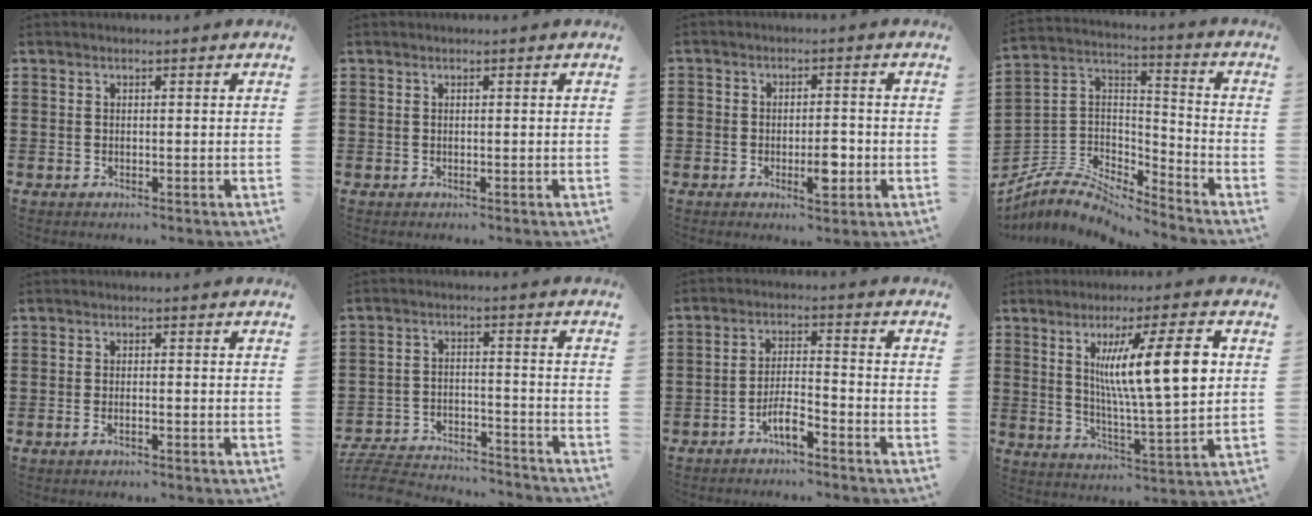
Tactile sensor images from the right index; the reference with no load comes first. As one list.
[{"total": 0.0}, {"total": 4.9, "force": [-1.8, 2.4, 3.8], "torque": [-0.072, 0.004, -0.032]}, {"total": 6.7, "force": [-5.9, 2.5, 2.2], "torque": [-0.060, 0.003, -0.121]}, {"total": 1.2, "force": [-0.8, 0.3, 0.8], "torque": [-0.018, -0.003, -0.014]}, {"total": 6.1, "force": [-5.9, 0.8, 1.3], "torque": [-0.038, 0.003, -0.120]}, {"total": 4.5, "force": [-3.3, 0.7, 3.0], "torque": [-0.073, 0.001, -0.069]}, {"total": 13.0, "force": [3.5, 1.9, 12.4], "torque": [-0.210, 0.002, 0.049]}]